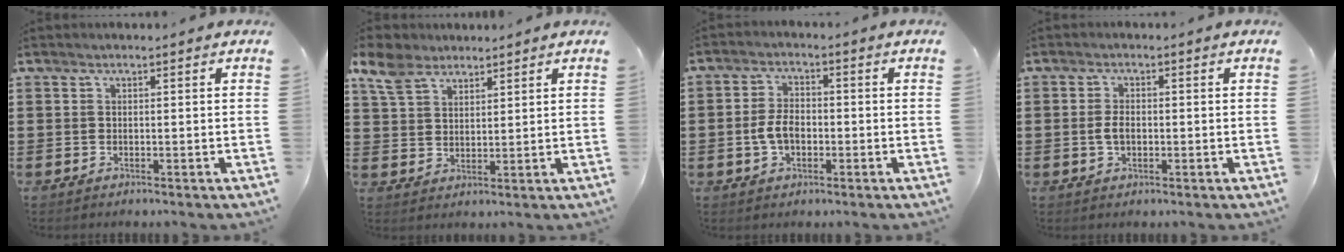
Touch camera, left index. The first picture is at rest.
{"total": 6.2, "force": [4.7, 3.4, 2.3], "torque": [-0.068, 0.004, 0.089]}
{"total": 4.5, "force": [-0.9, 2.7, 3.5], "torque": [-0.087, -0.001, -0.022]}
{"total": 2.6, "force": [-0.2, 1.4, 2.2], "torque": [-0.051, 0.001, -0.006]}